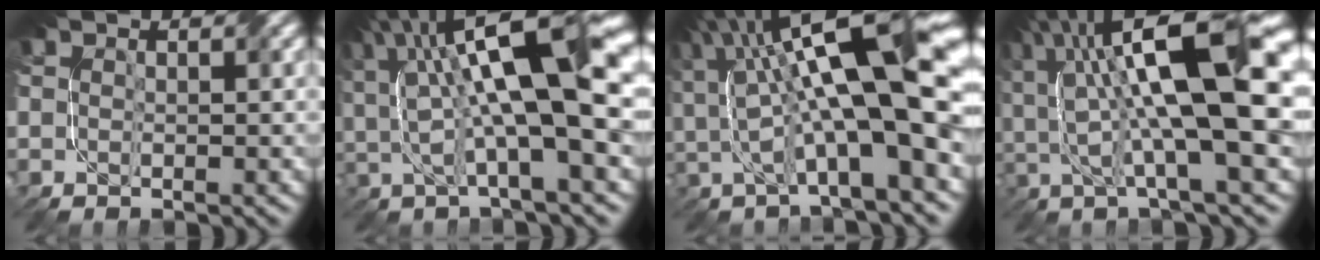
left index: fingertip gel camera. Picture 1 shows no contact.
{"total": 13.1, "force": [3.4, 3.6, 12.1], "torque": [-0.201, 0.020, 0.055]}
{"total": 14.7, "force": [2.7, 3.9, 13.9], "torque": [-0.223, 0.022, 0.045]}
{"total": 14.2, "force": [2.9, 3.9, 13.3], "torque": [-0.227, 0.021, 0.044]}